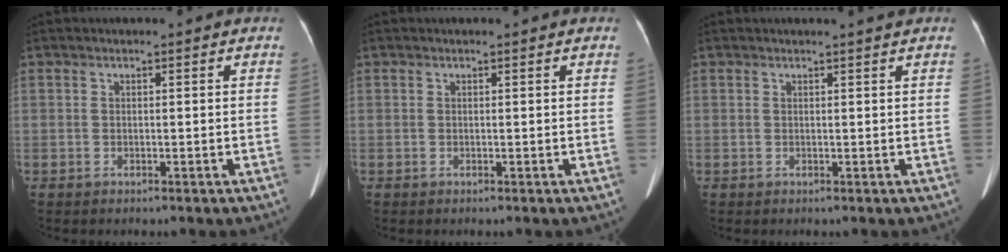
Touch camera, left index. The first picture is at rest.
{"total": 0.6, "force": [0.6, 0.2, 0.1], "torque": [-0.006, 0.004, 0.006]}
{"total": 1.4, "force": [1.3, -0.4, 0.4], "torque": [-0.012, -0.003, 0.019]}